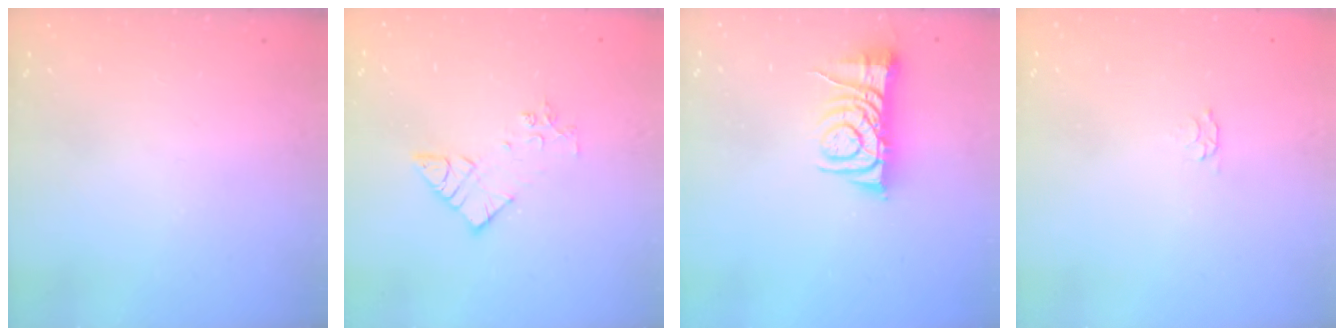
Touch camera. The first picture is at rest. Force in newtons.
{"total": 8.8, "press": 8.8, "slide": 0.7}
{"total": 7.0, "press": 7.0, "slide": 0.9}
{"total": 2.8, "press": 2.7, "slide": 0.5}